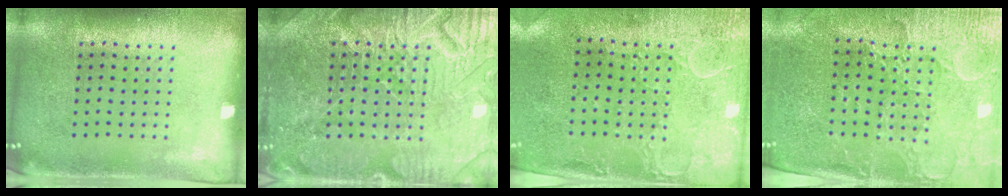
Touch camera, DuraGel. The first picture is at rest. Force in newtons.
{"total": 4.6, "press": 4.6, "slide": 0.5}
{"total": 3.0, "press": 2.3, "slide": 1.9}
{"total": 3.5, "press": 3.2, "slide": 1.3}